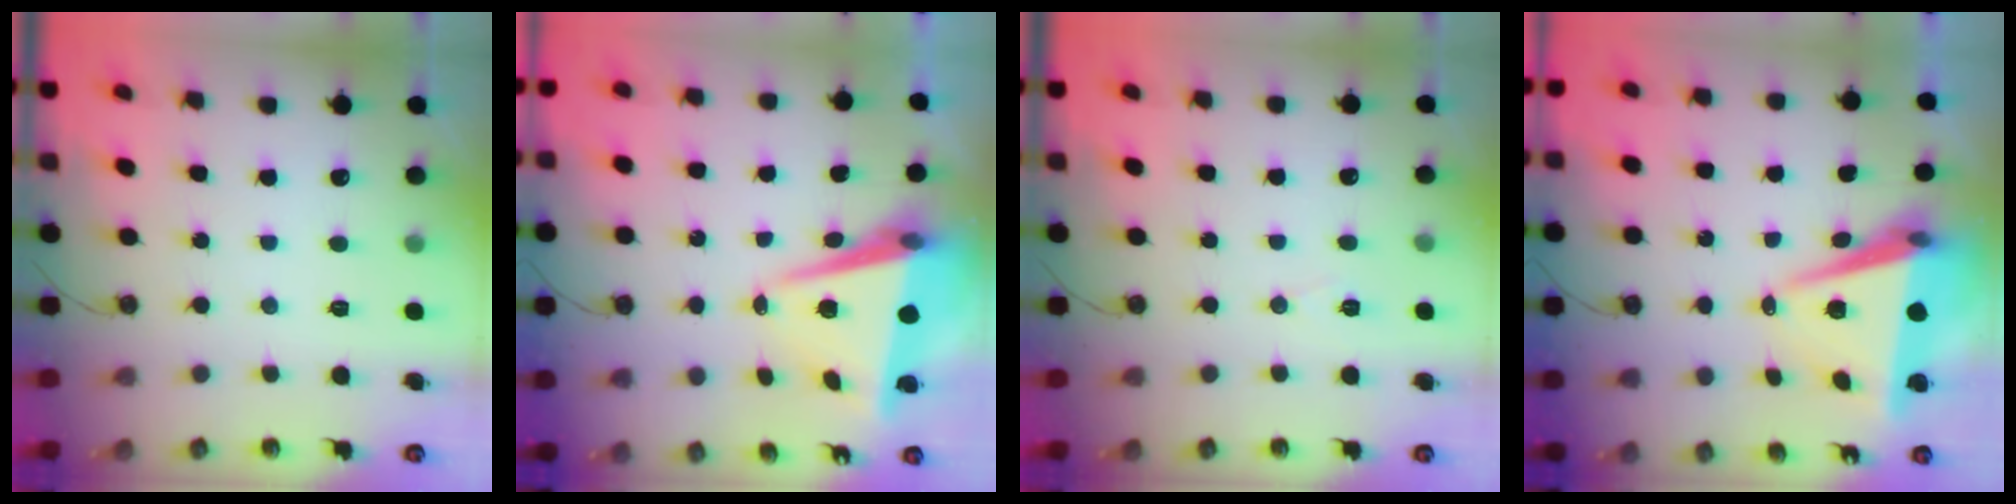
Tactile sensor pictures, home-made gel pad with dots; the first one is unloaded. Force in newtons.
{"total": 8.7, "press": 8.3, "slide": 2.5}
{"total": 5.3, "press": 3.0, "slide": 4.4}
{"total": 7.7, "press": 6.3, "slide": 4.3}